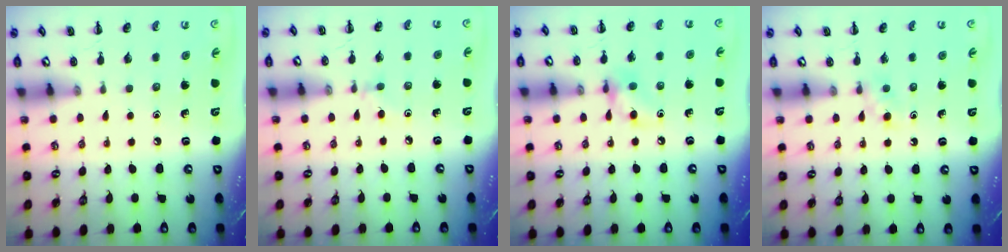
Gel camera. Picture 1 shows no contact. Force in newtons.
{"total": 2.8, "press": 2.6, "slide": 1.1}
{"total": 7.5, "press": 7.4, "slide": 0.5}
{"total": 2.7, "press": 2.5, "slide": 1.0}